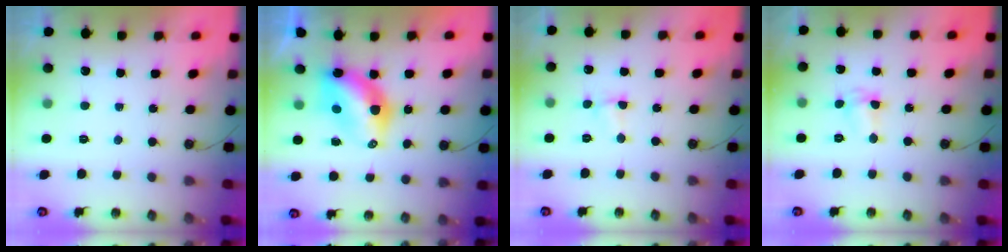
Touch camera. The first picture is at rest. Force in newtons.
{"total": 8.5, "press": 8.5, "slide": 0.7}
{"total": 1.8, "press": 1.7, "slide": 0.5}
{"total": 2.6, "press": 2.6, "slide": 0.6}